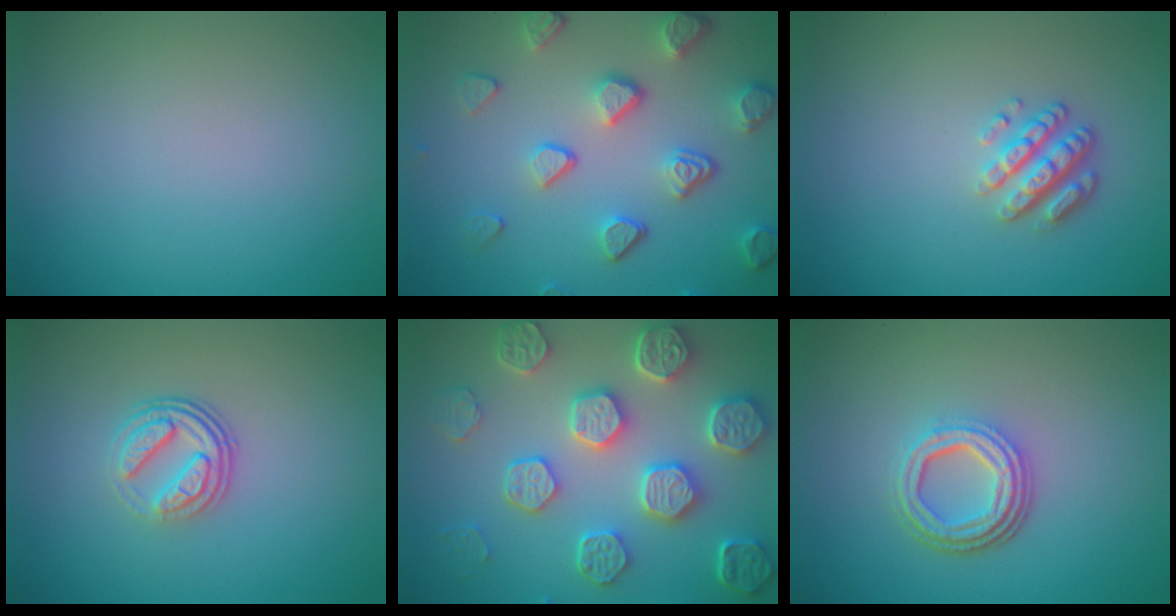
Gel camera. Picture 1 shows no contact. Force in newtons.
{"total": 5.0, "press": 3.9, "slide": 3.1}
{"total": 2.9, "press": 2.4, "slide": 1.7}
{"total": 3.7, "press": 2.6, "slide": 2.6}
{"total": 7.5, "press": 6.2, "slide": 4.2}
{"total": 4.4, "press": 3.3, "slide": 3.0}